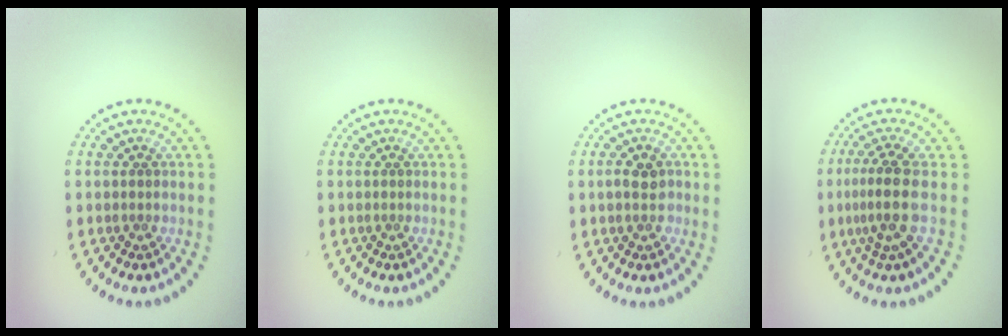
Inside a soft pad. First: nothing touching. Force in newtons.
{"total": 0.0}
{"total": 2.1, "press": 2.0, "slide": 0.5}
{"total": 3.2, "press": 2.5, "slide": 2.1}